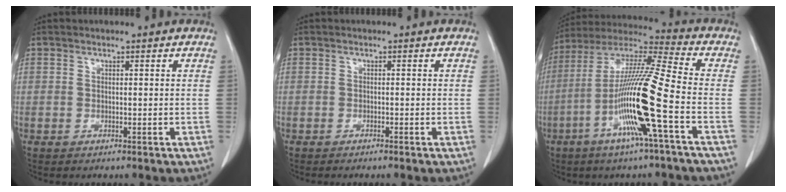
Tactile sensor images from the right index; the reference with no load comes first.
{"total": 0.9, "force": [-0.8, -0.2, 0.4], "torque": [-0.009, 0.001, -0.013]}
{"total": 16.7, "force": [-5.3, -1.2, 15.8], "torque": [-0.309, -0.009, -0.111]}